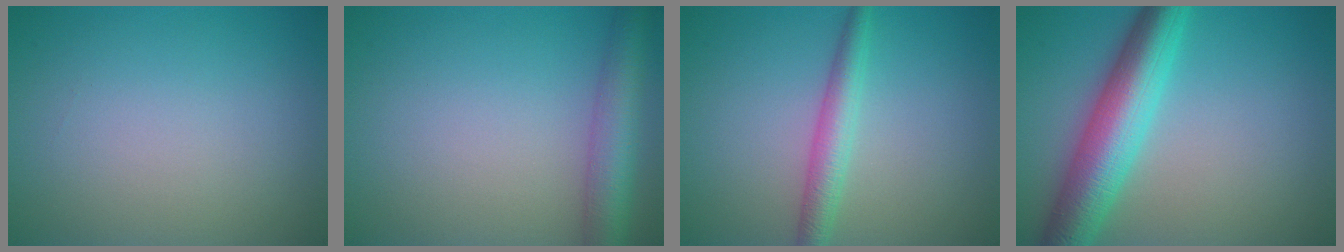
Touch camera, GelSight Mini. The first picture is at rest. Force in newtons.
{"total": 4.9, "press": 4.9, "slide": 0.2}
{"total": 2.9, "press": 2.9, "slide": 0.0}
{"total": 7.6, "press": 7.6, "slide": 0.1}